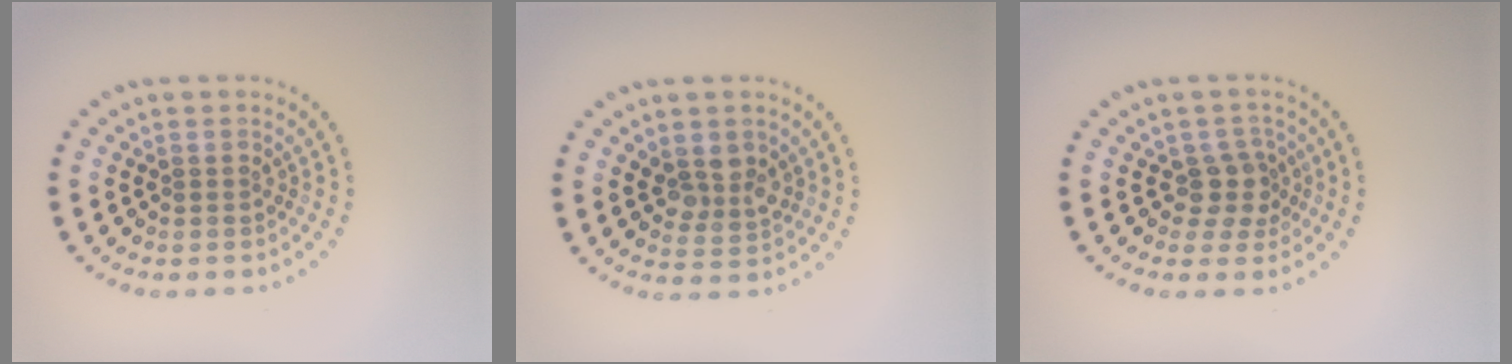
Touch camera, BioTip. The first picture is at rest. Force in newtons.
{"total": 2.8, "press": 2.6, "slide": 1.1}
{"total": 2.5, "press": 2.0, "slide": 1.5}